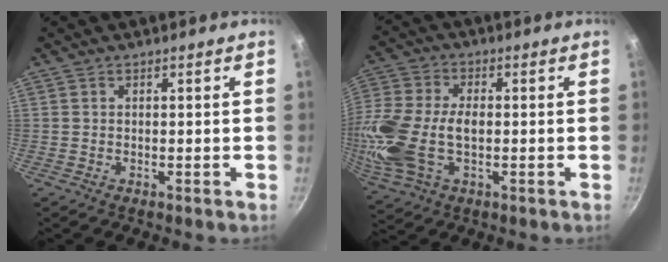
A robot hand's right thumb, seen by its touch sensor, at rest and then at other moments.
{"total": 18.3, "force": [-1.8, 11.0, 14.6], "torque": [-0.328, 0.013, -0.038]}